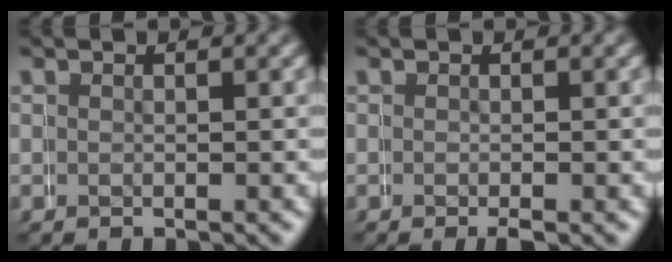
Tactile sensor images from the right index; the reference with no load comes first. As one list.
[{"total": 0.7, "force": [-0.5, 0.2, 0.5], "torque": [-0.008, -0.003, -0.007]}]